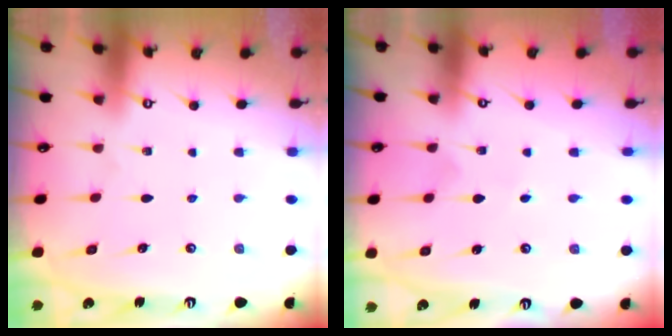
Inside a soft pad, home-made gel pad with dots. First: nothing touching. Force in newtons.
{"total": 2.7, "press": 2.7, "slide": 0.2}